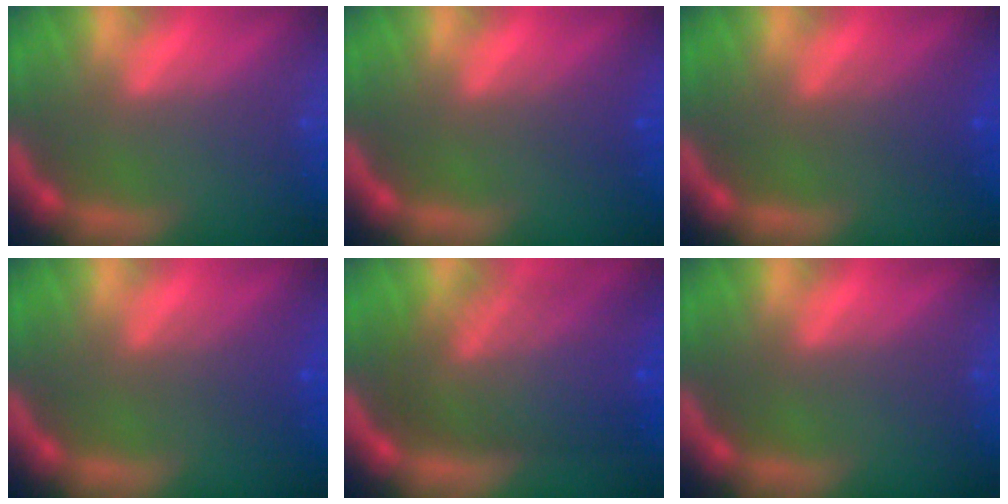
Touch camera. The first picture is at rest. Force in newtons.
{"total": 1.5}
{"total": 2.4}
{"total": 2.4}
{"total": 9.5}
{"total": 0.0}